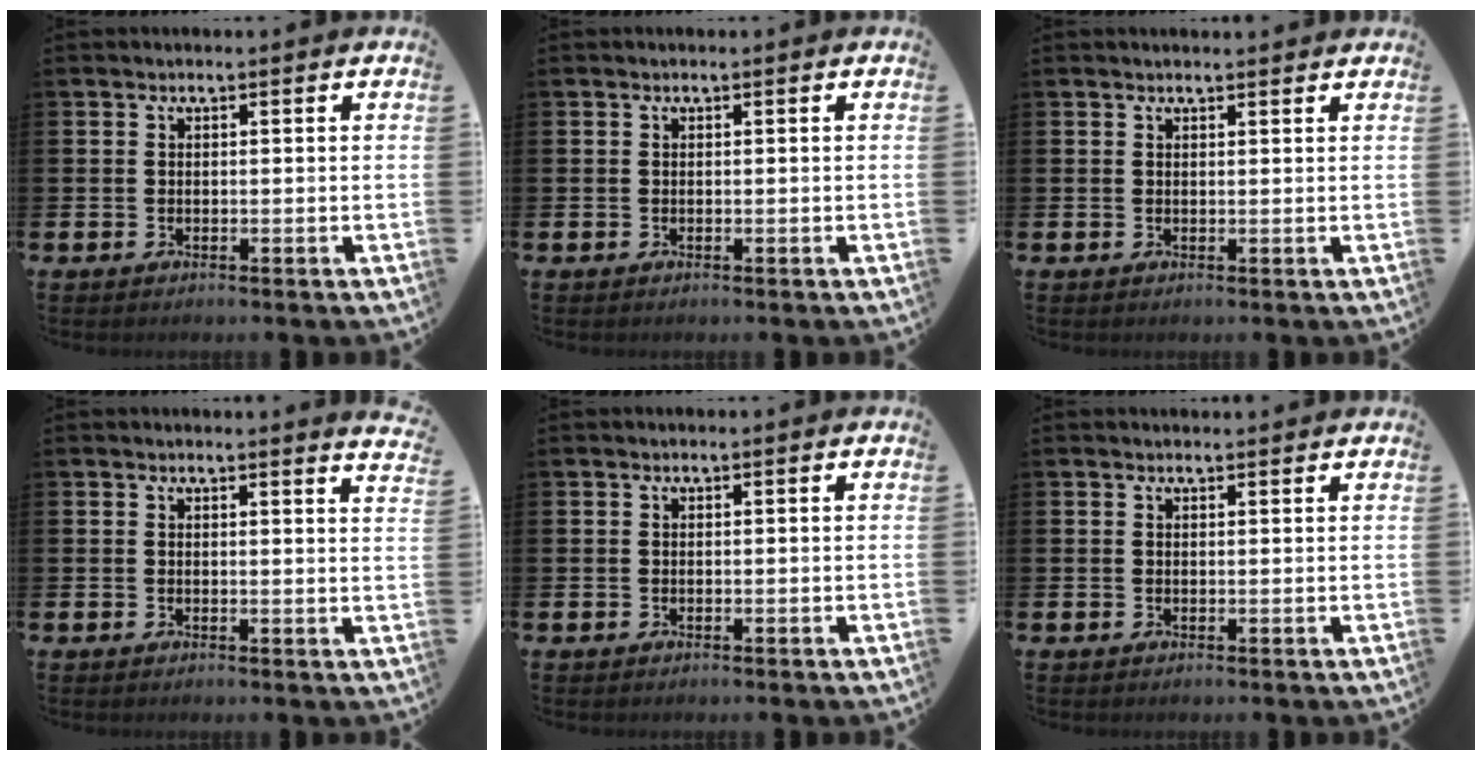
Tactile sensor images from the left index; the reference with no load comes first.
{"total": 0.0}
{"total": 0.9, "force": [0.9, 0.1, 0.1], "torque": [0.005, -0.002, 0.014]}
{"total": 1.7, "force": [1.7, -0.2, -0.1], "torque": [0.009, -0.016, 0.028]}
{"total": 0.0}
{"total": 0.7, "force": [0.7, 0.1, 0.1], "torque": [0.008, -0.003, 0.011]}